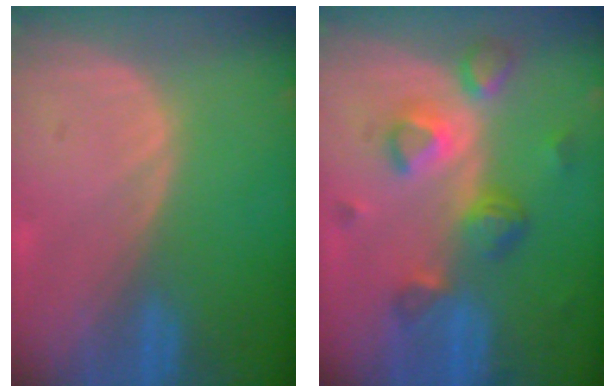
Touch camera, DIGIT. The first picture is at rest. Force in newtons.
{"total": 7.8, "press": 6.9, "slide": 3.6}